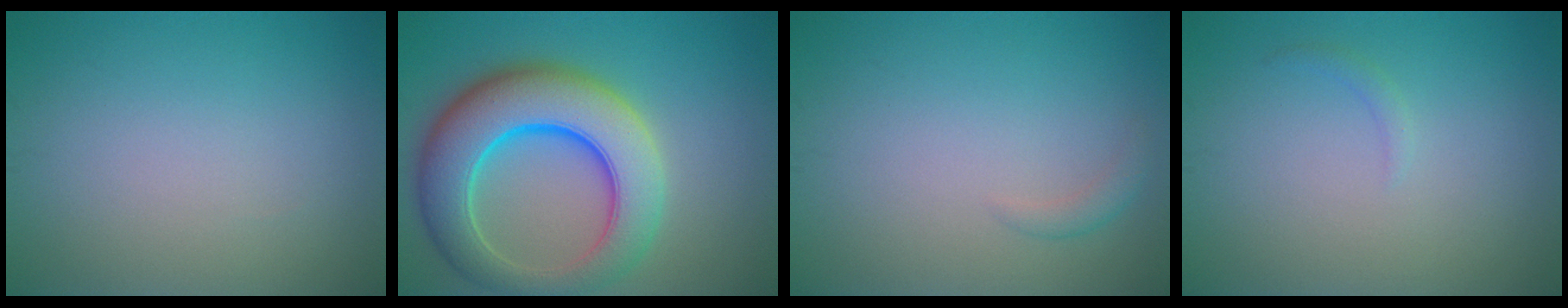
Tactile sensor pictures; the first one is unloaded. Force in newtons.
{"total": 10.5, "press": 10.5, "slide": 0.2}
{"total": 1.0, "press": 1.0, "slide": 0.0}
{"total": 0.7, "press": 0.7, "slide": 0.1}